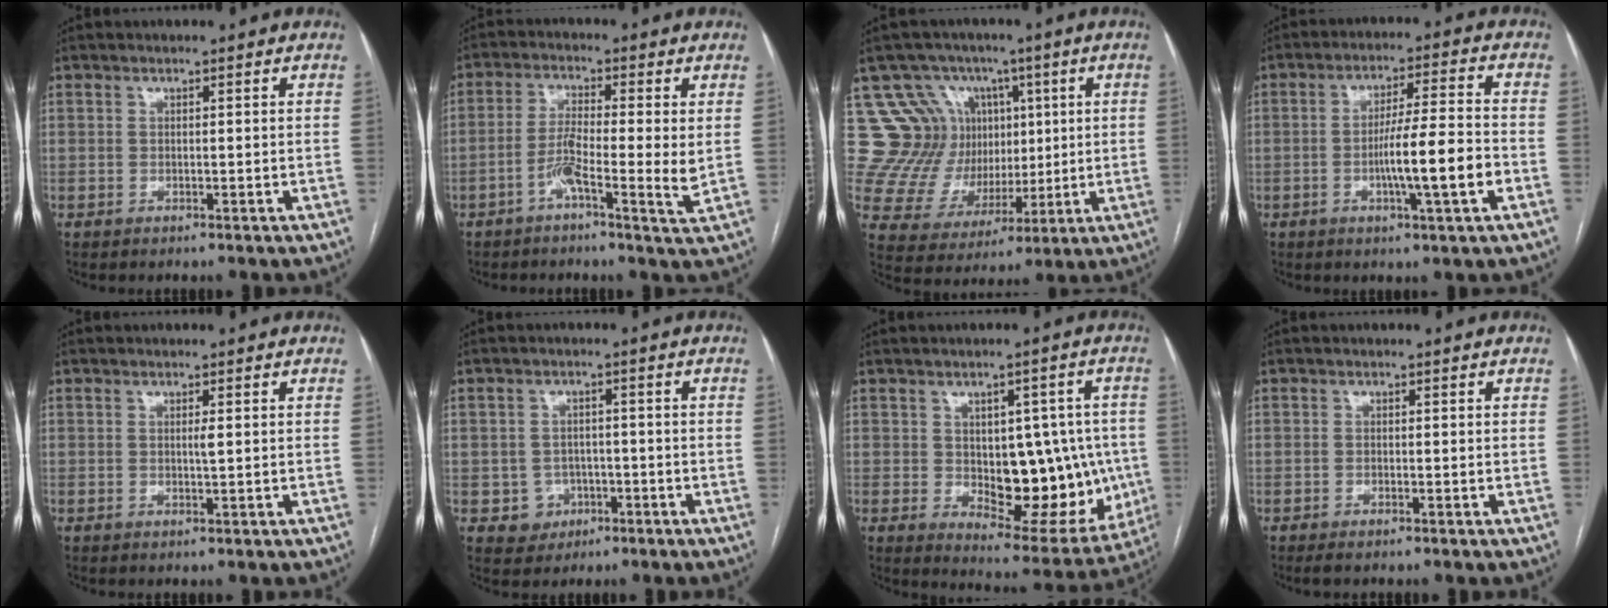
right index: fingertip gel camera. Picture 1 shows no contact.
{"total": 6.3, "force": [-1.4, 0.1, 6.2], "torque": [-0.116, 0.002, -0.032]}
{"total": 14.4, "force": [5.7, 12.7, 3.6], "torque": [-0.072, 0.064, 0.122]}
{"total": 9.7, "force": [-2.8, -0.1, 9.3], "torque": [-0.156, 0.001, -0.047]}
{"total": 0.9, "force": [0.1, -0.1, 0.9], "torque": [-0.018, -0.001, 0.002]}
{"total": 4.1, "force": [-1.5, 3.8, 0.3], "torque": [0.005, 0.013, -0.014]}
{"total": 15.8, "force": [-1.0, 7.9, 13.7], "torque": [-0.171, 0.004, 0.009]}
{"total": 1.5, "force": [-1.3, 0.3, 0.8], "torque": [-0.016, -0.003, -0.017]}